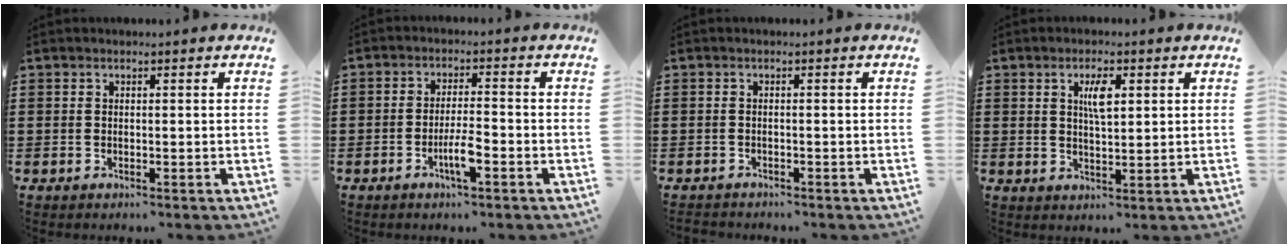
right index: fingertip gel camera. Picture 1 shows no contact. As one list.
[{"total": 4.5, "force": [-2.1, 0.9, 3.9], "torque": [-0.079, -0.003, -0.040]}, {"total": 0.8, "force": [-0.8, 0.1, 0.0], "torque": [-0.002, -0.001, -0.018]}, {"total": 3.9, "force": [1.3, 1.2, 3.5], "torque": [-0.065, 0.004, 0.018]}]